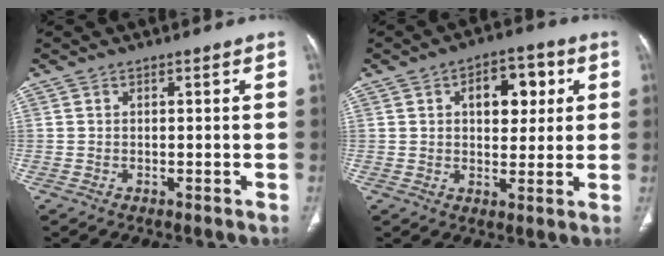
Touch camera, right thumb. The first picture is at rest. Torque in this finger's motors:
{"motor_torque": [-0.89, 0.69, 0.40, -0.20, 0.01]}